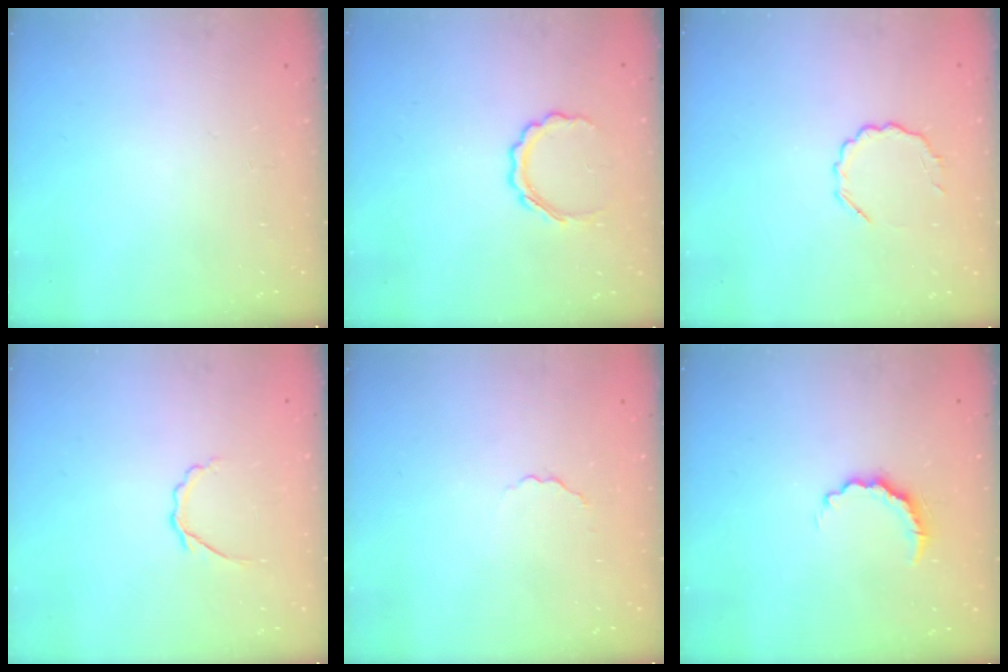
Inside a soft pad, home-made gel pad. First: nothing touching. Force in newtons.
{"total": 6.4, "press": 6.2, "slide": 1.5}
{"total": 5.7, "press": 5.5, "slide": 1.3}
{"total": 2.9, "press": 2.7, "slide": 0.8}
{"total": 2.4, "press": 2.3, "slide": 0.7}
{"total": 5.2, "press": 5.1, "slide": 0.8}